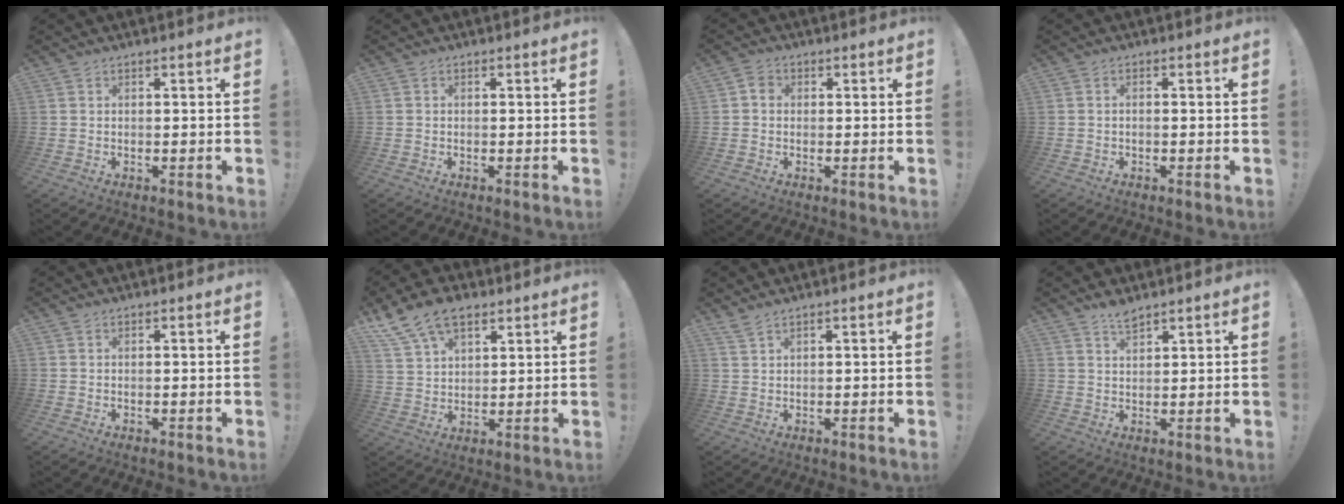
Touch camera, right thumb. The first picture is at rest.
{"total": 0.0}
{"total": 2.8, "force": [-0.1, 2.4, 1.4], "torque": [-0.019, 0.007, -0.002]}
{"total": 0.9, "force": [-0.4, 0.2, 0.8], "torque": [-0.013, 0.002, -0.007]}
{"total": 0.0}
{"total": 12.3, "force": [8.1, 6.9, 6.2], "torque": [-0.122, -0.034, 0.157]}
{"total": 1.9, "force": [1.7, 0.2, 1.0], "torque": [-0.020, -0.003, 0.031]}
{"total": 3.9, "force": [3.4, 1.3, 1.6], "torque": [-0.013, -0.024, 0.057]}